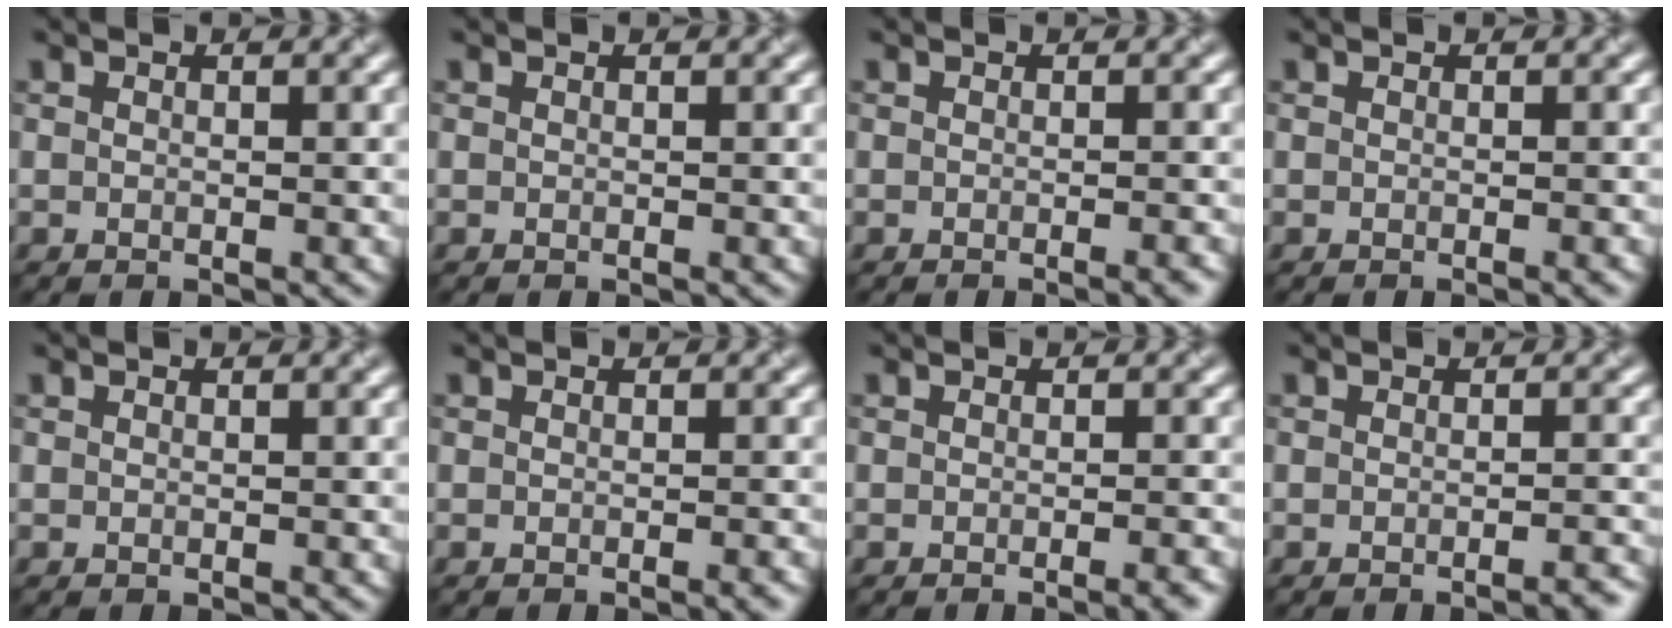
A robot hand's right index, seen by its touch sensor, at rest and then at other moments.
{"total": 0.0}
{"total": 2.0, "force": [-0.8, 0.7, 1.7], "torque": [0.000, 0.005, -0.007]}
{"total": 0.8, "force": [-0.2, 0.4, 0.7], "torque": [-0.004, 0.002, -0.006]}
{"total": 0.0}
{"total": 1.5, "force": [-0.4, 0.6, 1.3], "torque": [-0.003, 0.004, -0.006]}
{"total": 2.5, "force": [-1.1, 0.8, 2.1], "torque": [0.000, 0.006, -0.009]}
{"total": 1.9, "force": [-1.2, 0.4, 1.5], "torque": [0.002, 0.006, -0.014]}